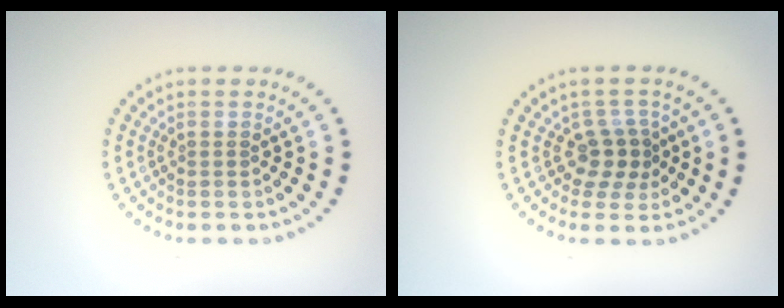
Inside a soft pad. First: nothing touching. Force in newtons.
{"total": 2.6, "press": 2.1, "slide": 1.6}